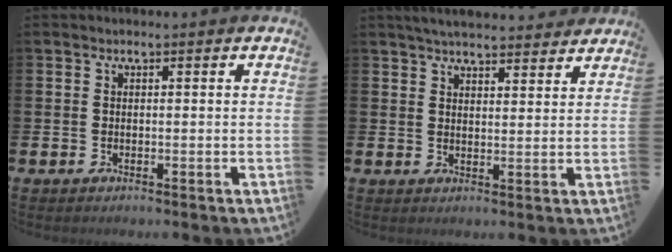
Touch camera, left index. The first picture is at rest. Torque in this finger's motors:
{"motor_torque": [0.98, -1.16, 0.59, 0.14]}